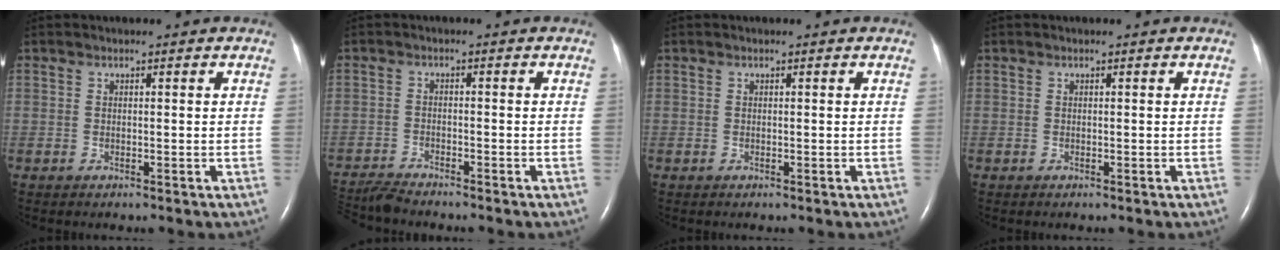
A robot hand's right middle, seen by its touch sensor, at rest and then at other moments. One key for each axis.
{"total": 5.3, "fx": -5.2, "fy": -0.5, "fz": 0.8, "tx": -0.016, "ty": -0.020, "tz": -0.094}
{"total": 0.0}
{"total": 0.0}